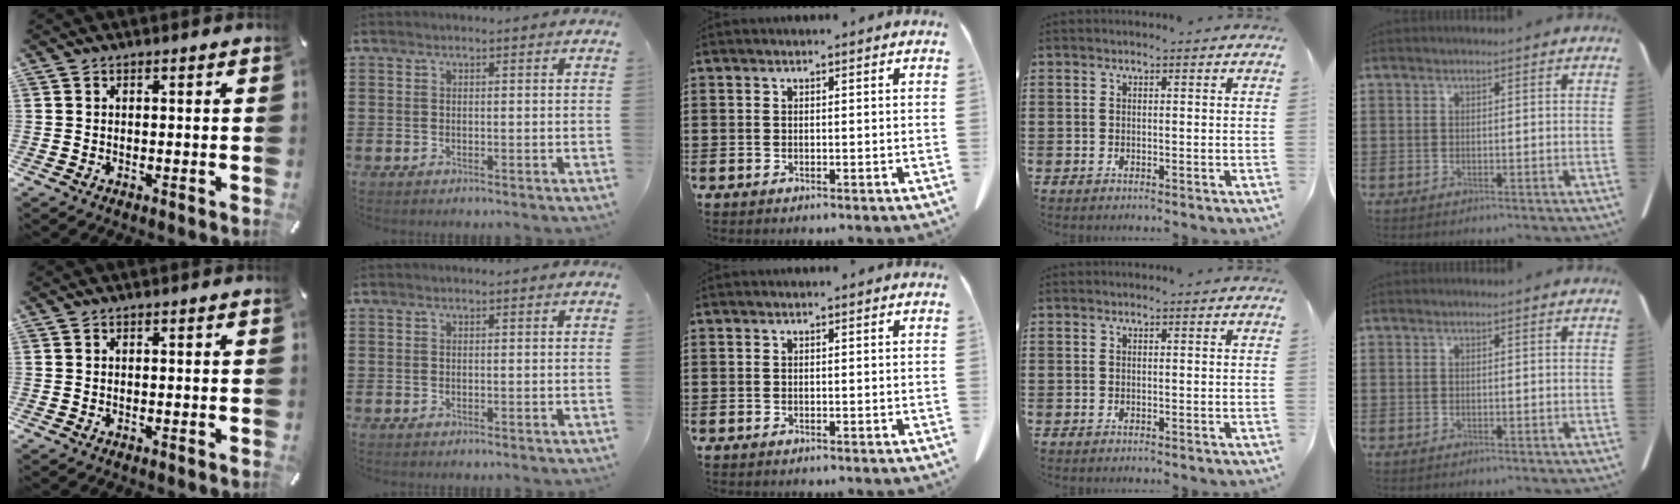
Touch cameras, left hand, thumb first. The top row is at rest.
{}